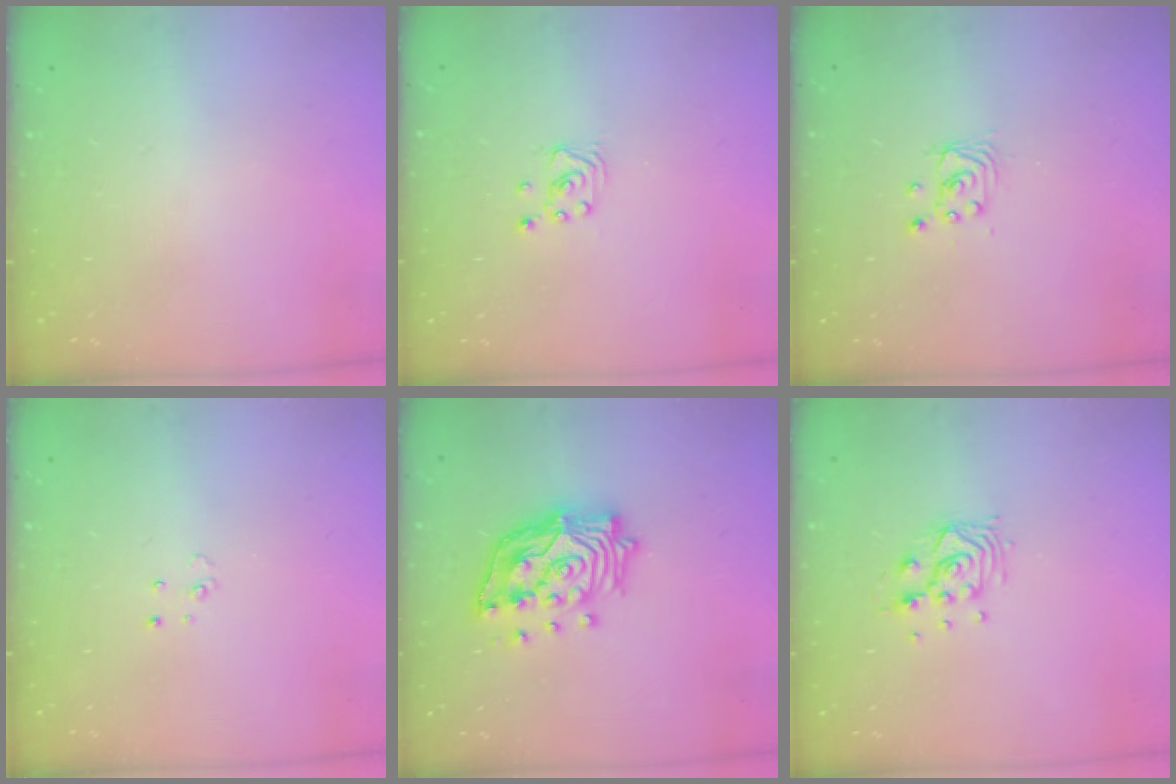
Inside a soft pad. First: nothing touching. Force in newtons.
{"total": 2.3, "press": 2.3, "slide": 0.2}
{"total": 2.5, "press": 2.5, "slide": 0.1}
{"total": 2.5, "press": 2.5, "slide": 0.2}
{"total": 16.9, "press": 16.7, "slide": 2.3}
{"total": 9.0, "press": 8.9, "slide": 1.5}